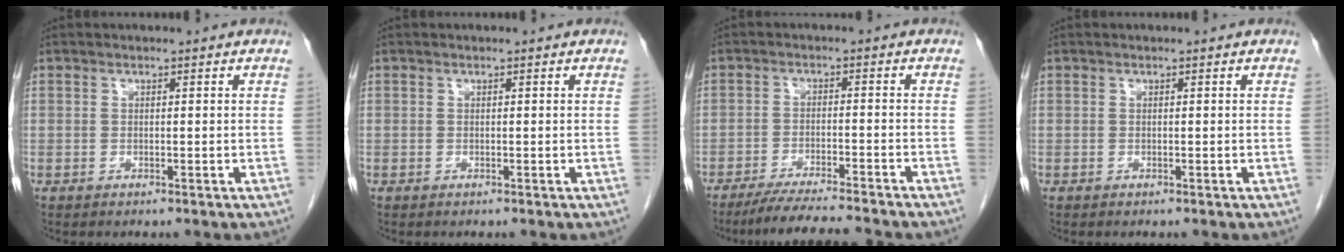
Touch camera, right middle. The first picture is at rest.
{"total": 0.0}
{"total": 10.1, "force": [-9.0, -0.4, 4.6], "torque": [-0.059, -0.021, -0.140]}
{"total": 0.0}